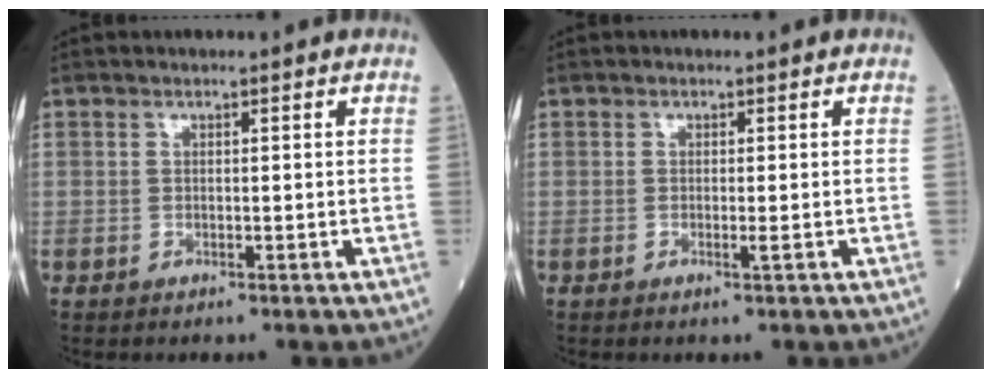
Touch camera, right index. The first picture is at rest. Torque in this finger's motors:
{"motor_torque": [-0.05, 0.00, 0.02, 0.00]}